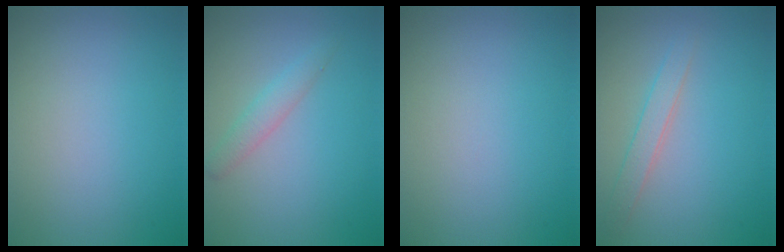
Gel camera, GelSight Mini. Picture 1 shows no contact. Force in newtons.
{"total": 1.7, "press": 1.7, "slide": 0.1}
{"total": 0.0}
{"total": 1.8, "press": 1.8, "slide": 0.1}